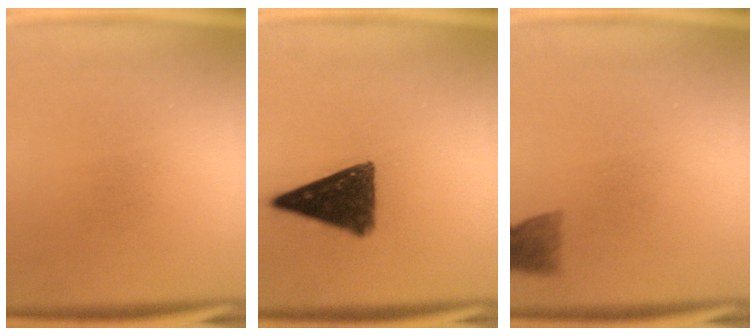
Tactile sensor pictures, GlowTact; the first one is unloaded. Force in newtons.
{"total": 12.4}
{"total": 3.1}